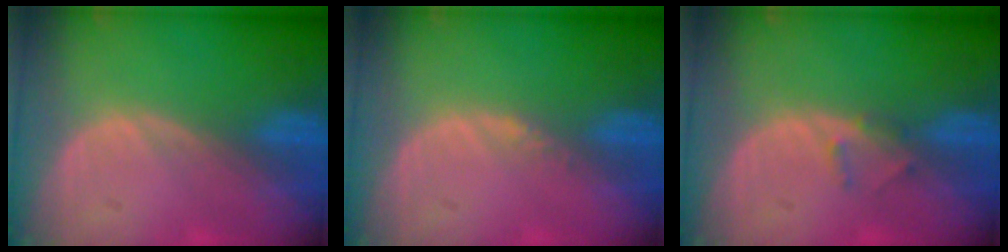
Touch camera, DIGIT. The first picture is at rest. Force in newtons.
{"total": 0.8, "press": 0.6, "slide": 0.4}
{"total": 1.3, "press": 1.1, "slide": 0.8}